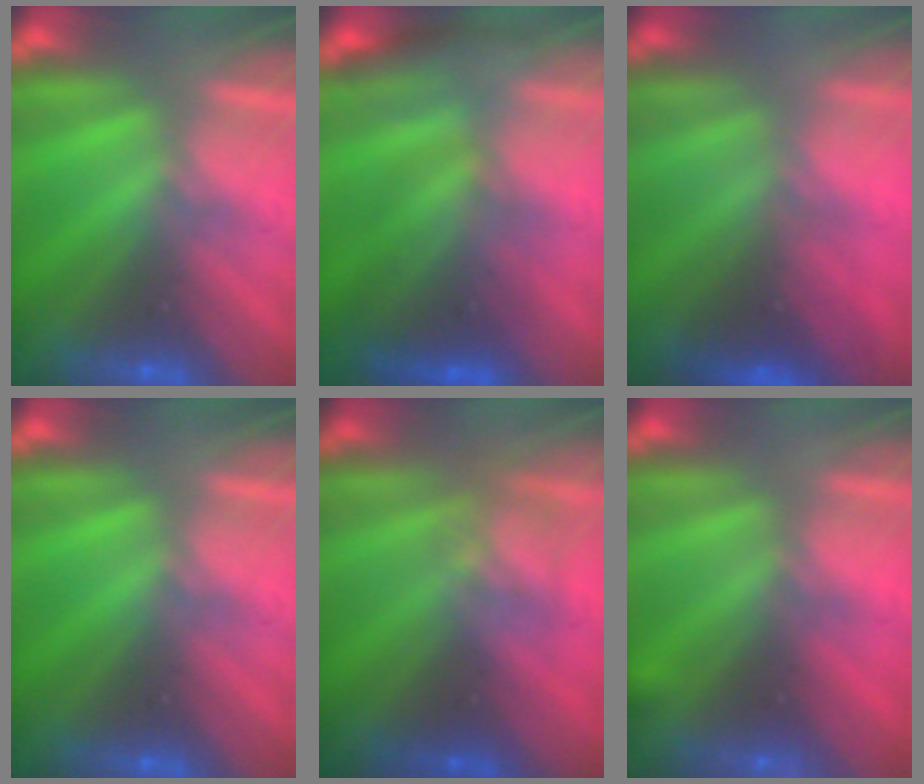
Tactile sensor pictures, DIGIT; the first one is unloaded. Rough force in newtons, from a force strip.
{"total": 2.4}
{"total": 2.5}
{"total": 0.0}
{"total": 2.4}
{"total": 2.4}